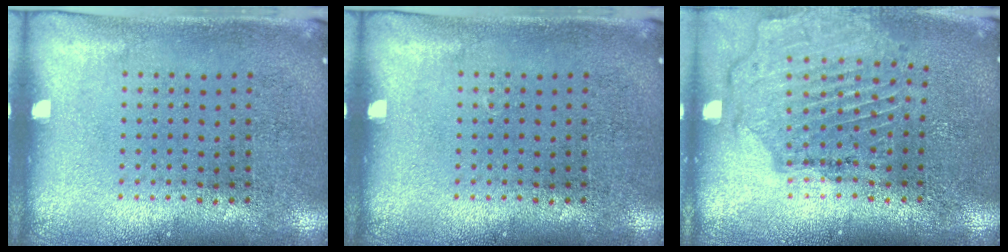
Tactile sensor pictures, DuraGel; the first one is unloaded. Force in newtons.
{"total": 0.0}
{"total": 1.6, "press": 1.6, "slide": 0.2}